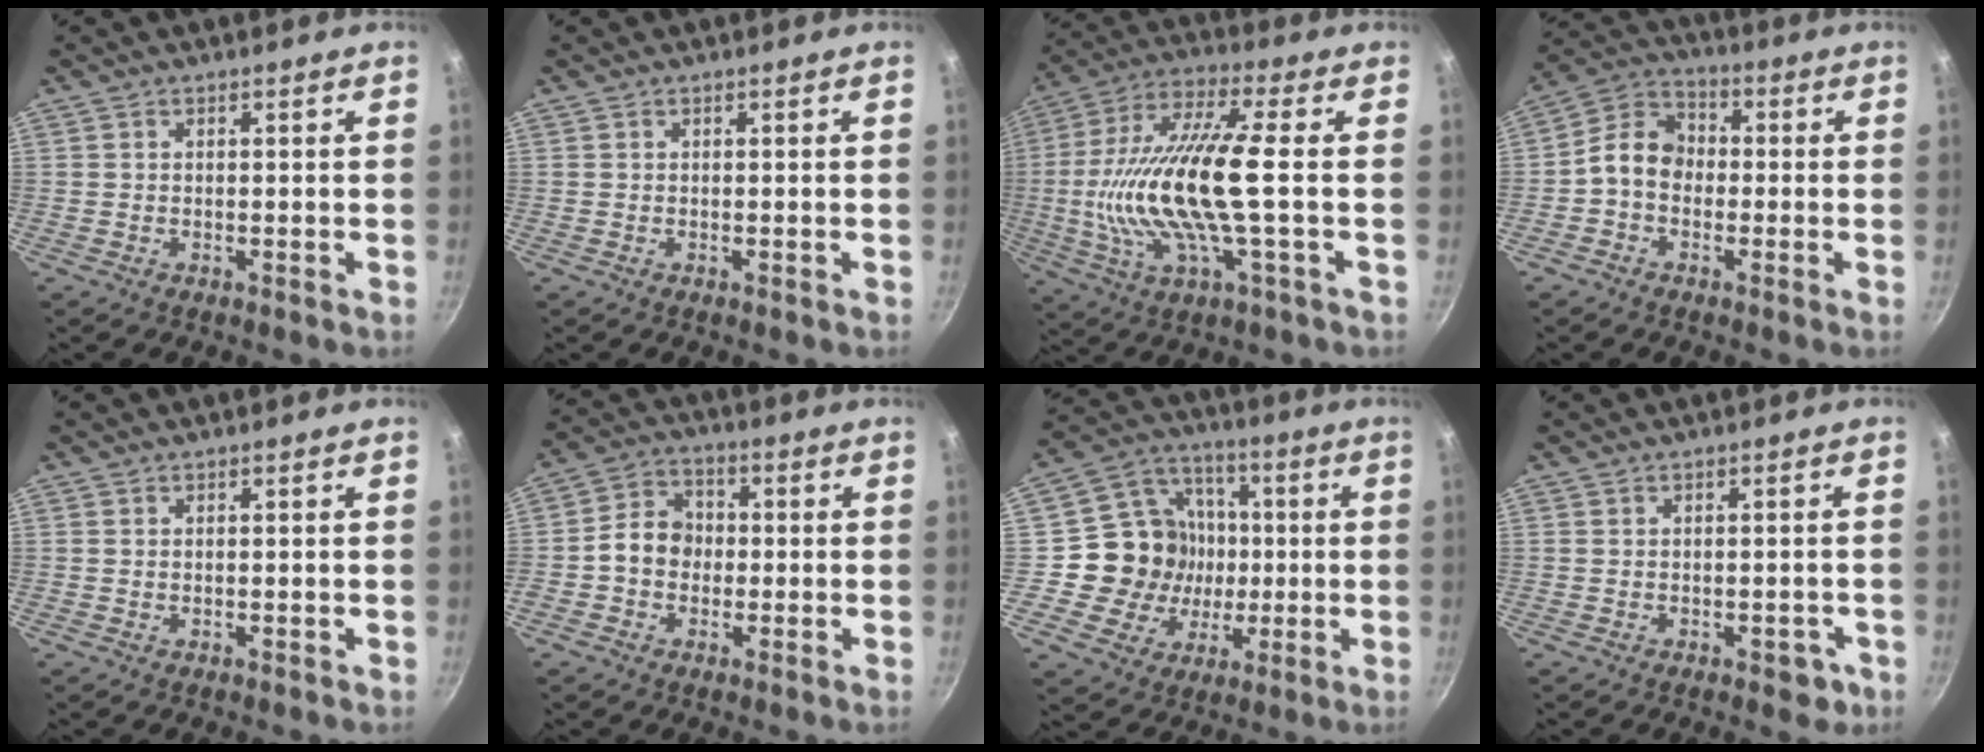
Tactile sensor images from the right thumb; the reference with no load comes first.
{"total": 0.0}
{"total": 21.7, "force": [-1.6, 6.5, 20.7], "torque": [-0.416, 0.023, -0.040]}
{"total": 8.0, "force": [-1.3, 6.2, 4.8], "torque": [-0.063, 0.031, -0.047]}
{"total": 0.0}
{"total": 7.5, "force": [-0.8, 6.3, 4.1], "torque": [-0.039, 0.023, -0.031]}
{"total": 15.9, "force": [-0.7, 14.9, 5.5], "torque": [-0.057, 0.027, -0.015]}
{"total": 3.5, "force": [-1.5, 1.9, 2.5], "torque": [-0.014, 0.013, -0.010]}